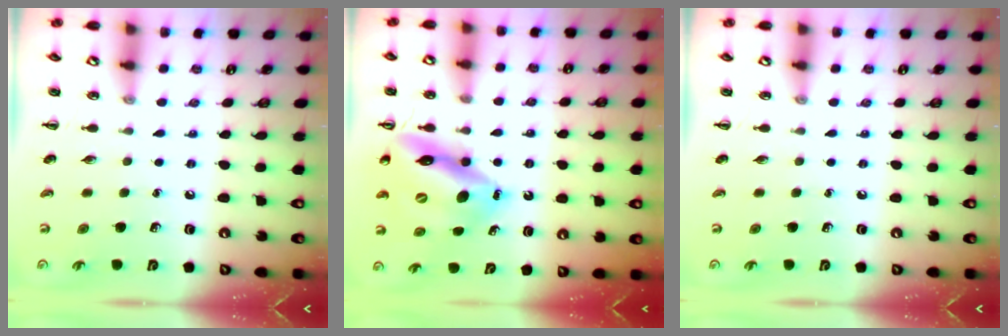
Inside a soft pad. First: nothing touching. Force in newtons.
{"total": 15.7, "press": 15.0, "slide": 4.6}
{"total": 0.0}